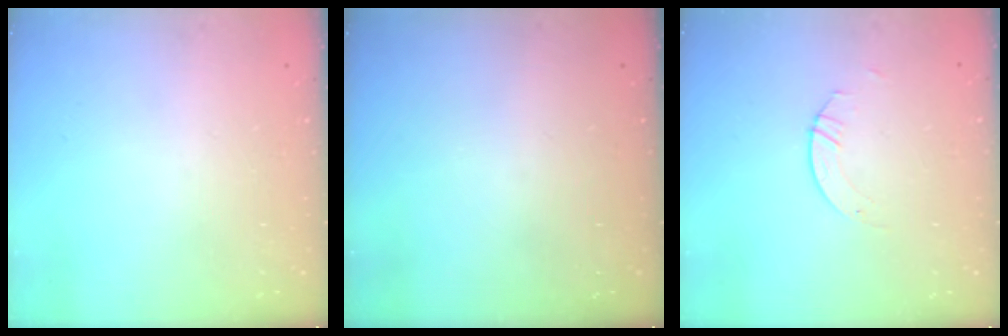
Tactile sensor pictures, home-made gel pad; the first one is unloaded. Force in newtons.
{"total": 0.0}
{"total": 1.1, "press": 1.1, "slide": 0.1}